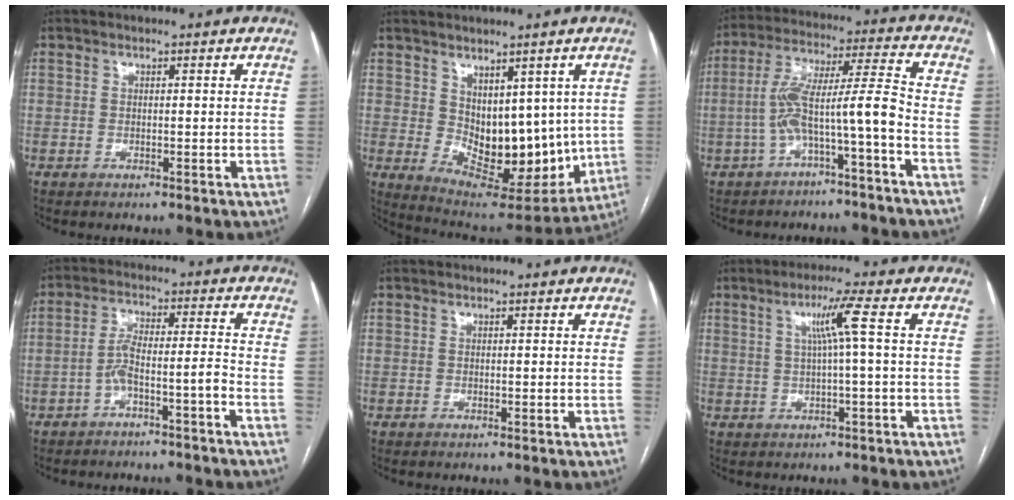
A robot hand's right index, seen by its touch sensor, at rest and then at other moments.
{"total": 13.9, "force": [1.1, 8.0, 11.3], "torque": [-0.154, -0.009, 0.047]}
{"total": 9.7, "force": [-3.4, 0.1, 9.1], "torque": [-0.169, 0.038, -0.057]}
{"total": 5.1, "force": [-3.0, 0.0, 4.2], "torque": [-0.079, 0.028, -0.049]}
{"total": 0.0}
{"total": 5.2, "force": [1.1, -1.1, 4.9], "torque": [-0.089, 0.008, 0.022]}